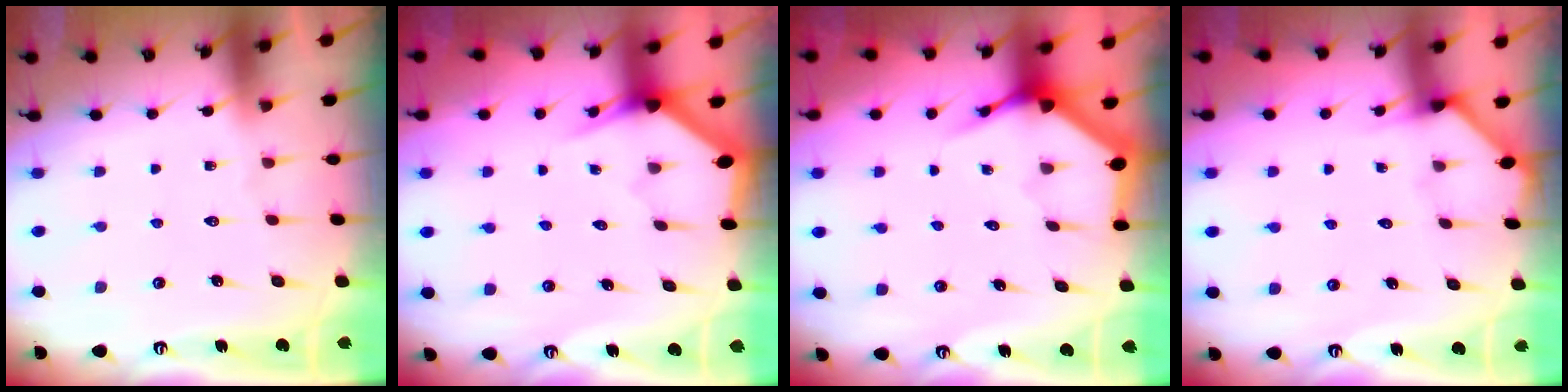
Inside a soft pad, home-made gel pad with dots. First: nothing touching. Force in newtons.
{"total": 3.0, "press": 3.0, "slide": 0.1}
{"total": 3.8, "press": 3.8, "slide": 0.4}
{"total": 1.7, "press": 1.6, "slide": 0.2}